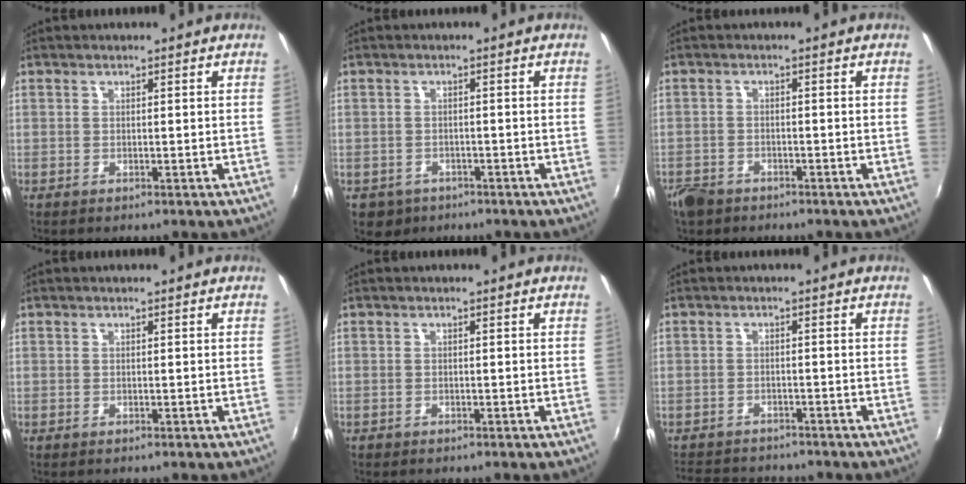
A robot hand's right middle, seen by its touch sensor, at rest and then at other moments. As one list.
[{"total": 4.2, "force": [-2.1, 3.5, 1.2], "torque": [-0.034, -0.004, -0.025]}, {"total": 5.1, "force": [-3.8, 3.0, 1.6], "torque": [-0.054, -0.007, -0.070]}, {"total": 0.0}, {"total": 0.7, "force": [-0.6, 0.4, 0.0], "torque": [-0.004, -0.002, -0.010]}, {"total": 7.2, "force": [-6.5, 2.7, 1.7], "torque": [-0.054, 0.005, -0.102]}]